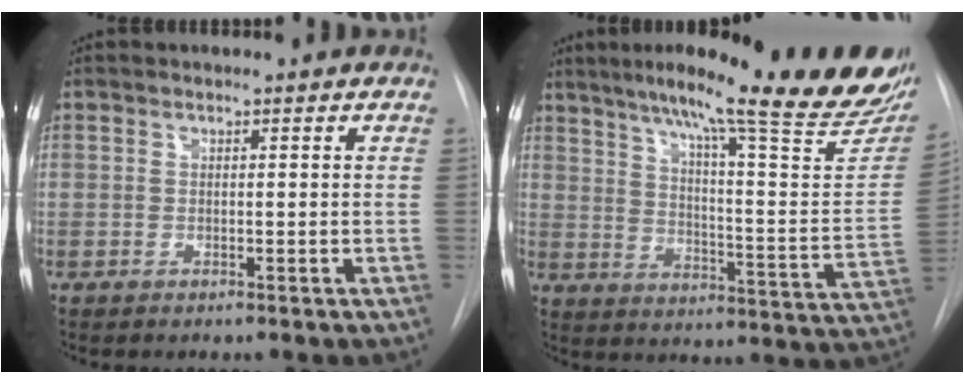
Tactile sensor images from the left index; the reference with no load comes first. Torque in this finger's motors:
{"motor_torque": [0.14, -0.24, 0.28, 0.08]}